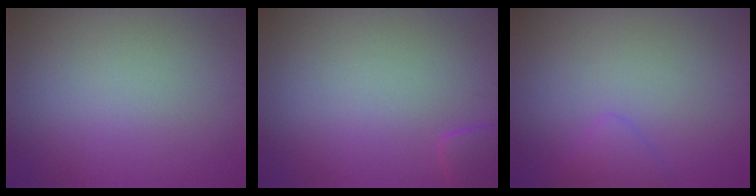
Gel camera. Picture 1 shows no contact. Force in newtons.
{"total": 1.7, "press": 1.7, "slide": 0.2}
{"total": 1.5, "press": 1.5, "slide": 0.1}